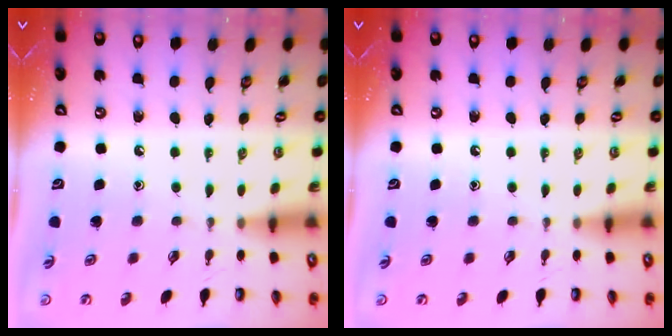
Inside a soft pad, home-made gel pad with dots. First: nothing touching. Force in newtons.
{"total": 0.0}